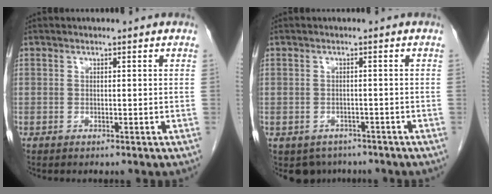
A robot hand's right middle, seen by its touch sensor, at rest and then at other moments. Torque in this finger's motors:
{"motor_torque": [0.23, -0.22, 0.00, -0.01]}